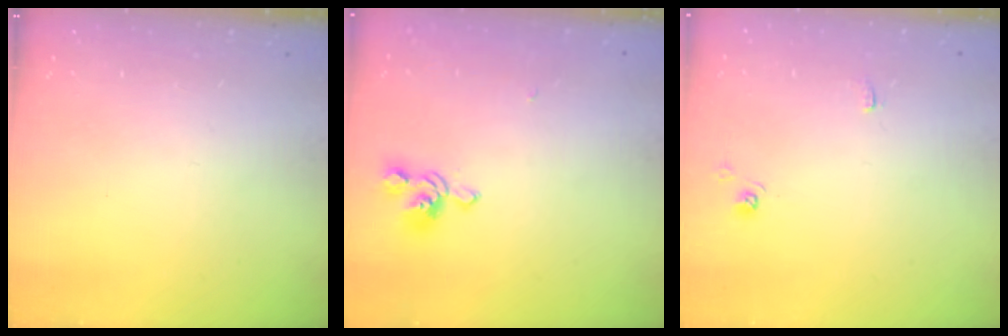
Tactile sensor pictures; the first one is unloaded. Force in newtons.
{"total": 1.2, "press": 0.2, "slide": 1.1}
{"total": 1.2, "press": 1.2, "slide": 0.3}